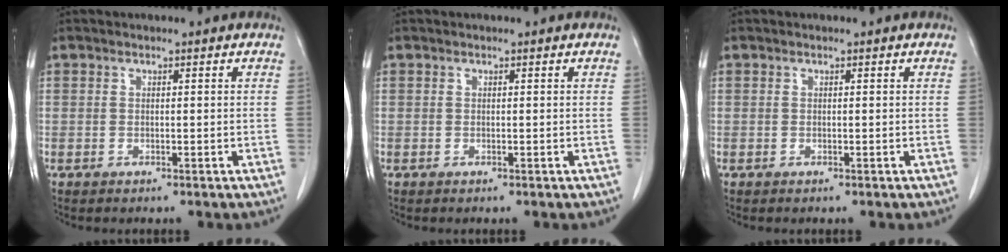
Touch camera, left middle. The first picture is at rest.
{"total": 0.0}
{"total": 0.0}